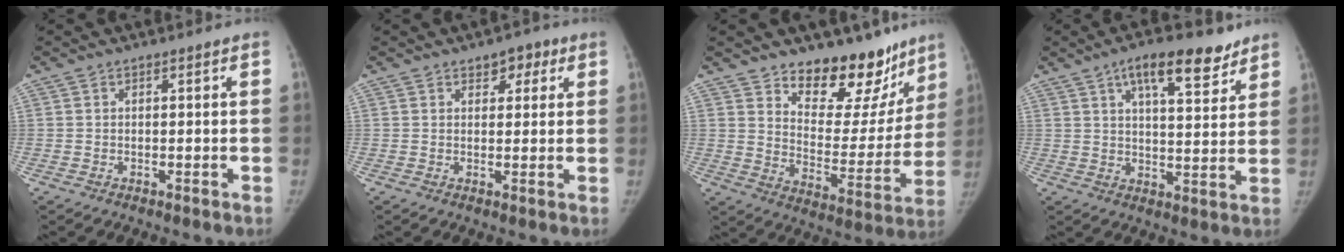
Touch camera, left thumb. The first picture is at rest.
{"total": 4.0, "force": [2.0, 2.6, 2.1], "torque": [0.004, -0.004, 0.021]}
{"total": 18.9, "force": [14.5, 9.2, 7.6], "torque": [-0.037, -0.114, 0.209]}
{"total": 11.6, "force": [7.4, 4.3, 7.9], "torque": [-0.093, -0.031, 0.111]}